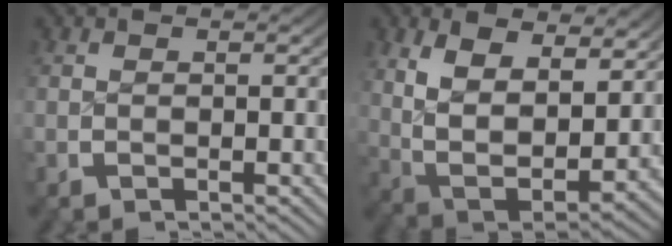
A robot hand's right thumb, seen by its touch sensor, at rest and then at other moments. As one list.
[{"total": 9.9, "force": [0.7, 6.8, 7.2], "torque": [-0.171, -0.056, 0.035]}]